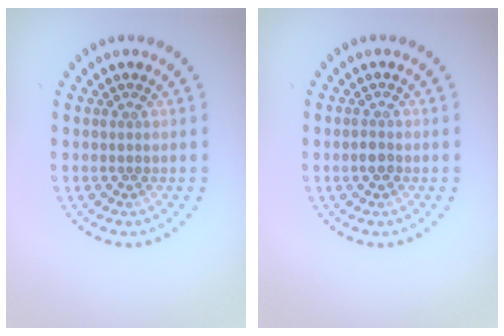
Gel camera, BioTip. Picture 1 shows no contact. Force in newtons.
{"total": 1.1, "press": 1.0, "slide": 0.3}